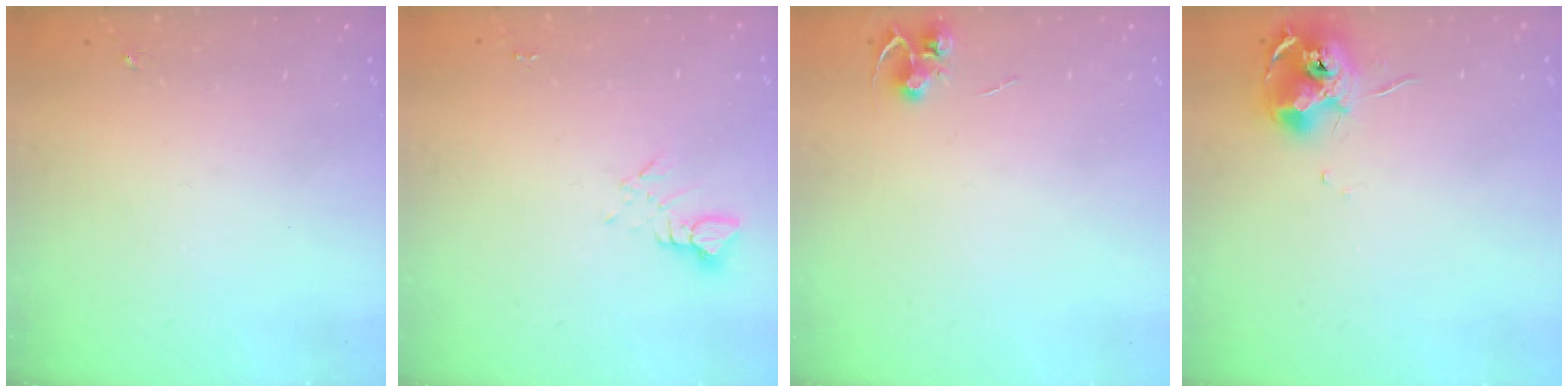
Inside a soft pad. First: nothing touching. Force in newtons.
{"total": 3.8, "press": 3.8, "slide": 0.4}
{"total": 5.7, "press": 5.6, "slide": 0.4}
{"total": 12.0, "press": 11.9, "slide": 1.3}